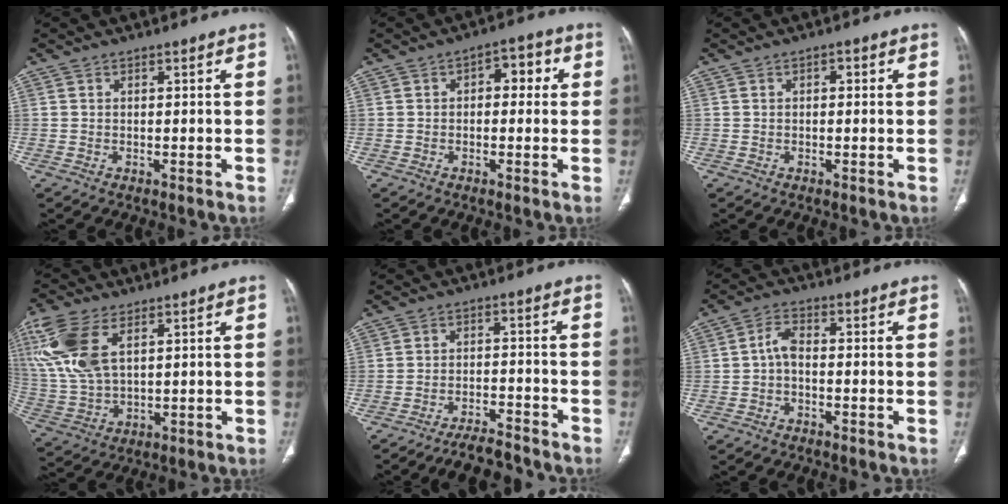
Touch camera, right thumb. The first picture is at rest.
{"total": 5.1, "force": [0.8, 3.0, 4.1], "torque": [-0.029, 0.015, 0.001]}
{"total": 1.2, "force": [0.3, 0.7, 1.0], "torque": [-0.013, 0.004, 0.002]}
{"total": 14.3, "force": [5.8, 7.2, 10.9], "torque": [-0.259, -0.007, 0.125]}
{"total": 7.1, "force": [-6.8, 1.4, 1.6], "torque": [-0.029, 0.047, -0.108]}
{"total": 3.3, "force": [-0.7, 1.9, 2.6], "torque": [-0.049, 0.016, -0.020]}